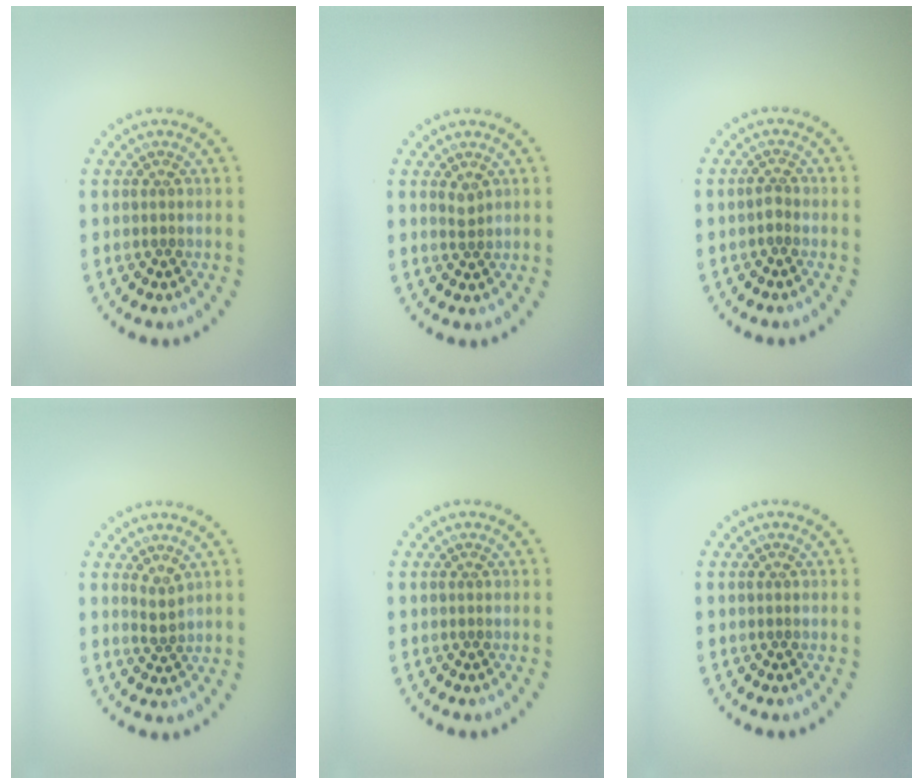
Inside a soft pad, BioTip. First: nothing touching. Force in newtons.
{"total": 0.9, "press": 0.7, "slide": 0.5}
{"total": 0.9, "press": 0.6, "slide": 0.7}
{"total": 1.4, "press": 1.0, "slide": 1.0}
{"total": 0.0}
{"total": 0.0}